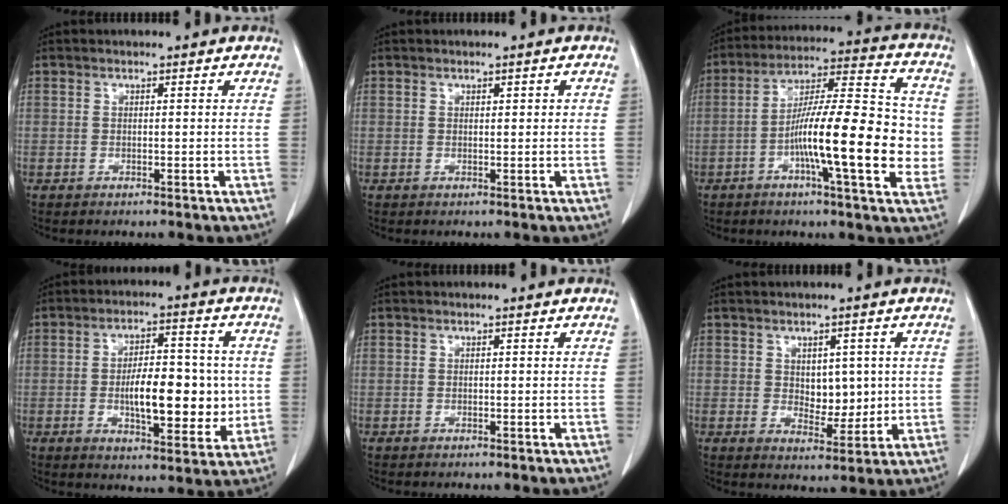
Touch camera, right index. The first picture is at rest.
{"total": 0.9, "force": [0.3, 0.3, 0.8], "torque": [-0.015, 0.006, 0.006]}
{"total": 17.8, "force": [-3.2, 2.6, 17.3], "torque": [-0.276, 0.012, -0.055]}
{"total": 11.8, "force": [-0.9, 4.6, 10.9], "torque": [-0.173, 0.007, -0.010]}
{"total": 0.0}
{"total": 5.2, "force": [0.8, 3.2, 4.1], "torque": [-0.054, -0.004, 0.024]}